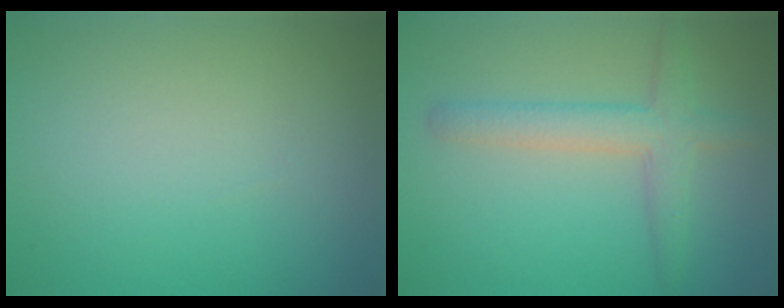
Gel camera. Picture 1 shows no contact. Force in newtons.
{"total": 3.5, "press": 3.5, "slide": 0.2}